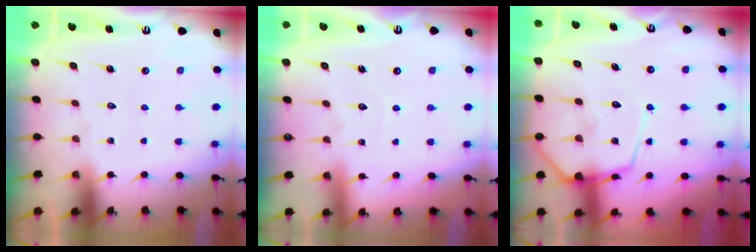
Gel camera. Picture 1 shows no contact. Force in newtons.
{"total": 4.5, "press": 4.4, "slide": 0.5}
{"total": 14.1, "press": 14.0, "slide": 1.5}